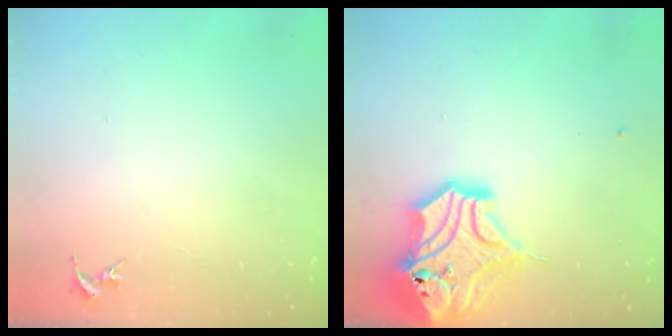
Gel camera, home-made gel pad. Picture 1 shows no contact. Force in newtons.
{"total": 18.5, "press": 18.3, "slide": 2.6}